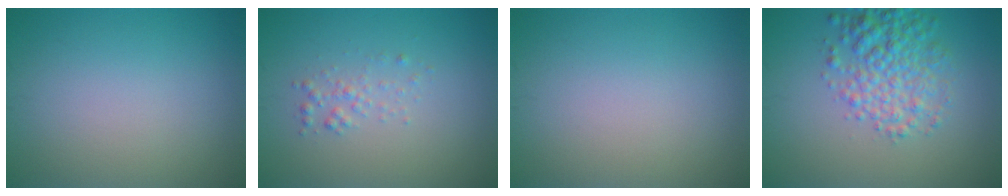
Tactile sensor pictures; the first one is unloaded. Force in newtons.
{"total": 1.3, "press": 1.3, "slide": 0.1}
{"total": 0.0}
{"total": 5.0, "press": 5.0, "slide": 0.1}